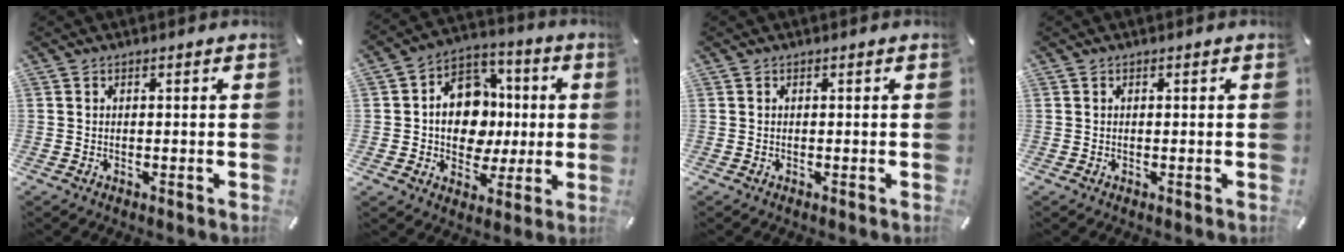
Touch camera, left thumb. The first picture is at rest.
{"total": 14.5, "force": [-0.5, 12.0, 8.1], "torque": [-0.134, 0.012, 0.000]}
{"total": 0.0}
{"total": 0.0}